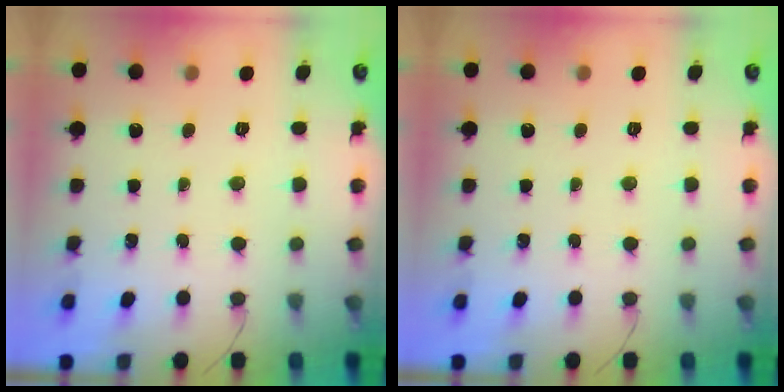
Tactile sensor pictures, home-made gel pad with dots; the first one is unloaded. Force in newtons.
{"total": 0.0}